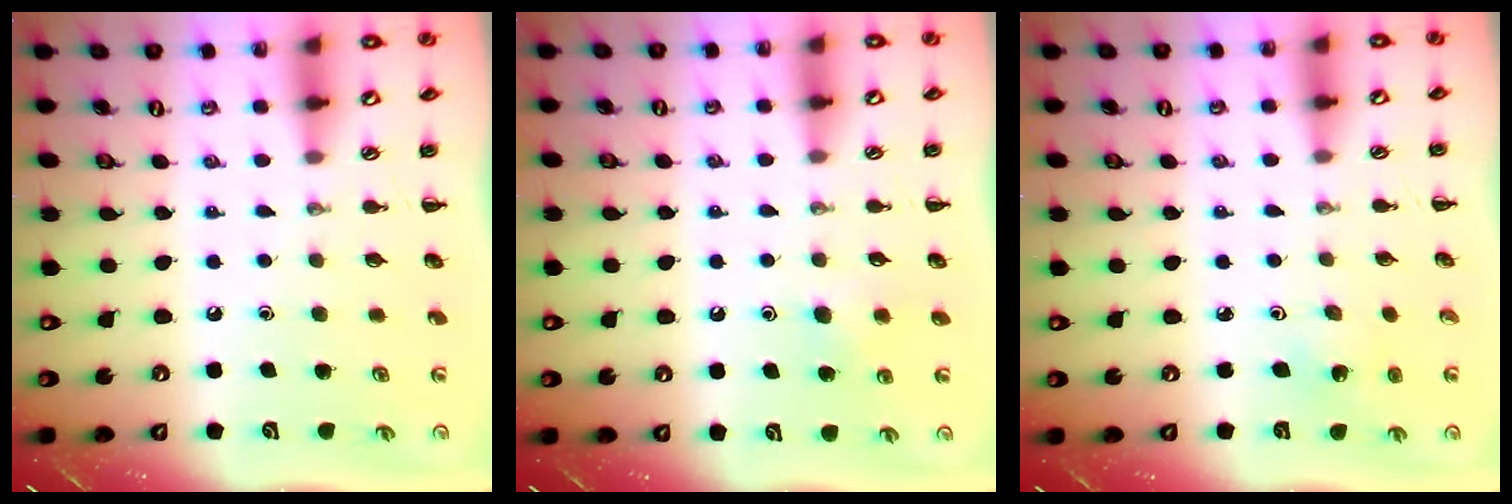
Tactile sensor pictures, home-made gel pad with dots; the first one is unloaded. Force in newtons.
{"total": 3.9, "press": 3.6, "slide": 1.5}
{"total": 2.7, "press": 2.6, "slide": 0.9}